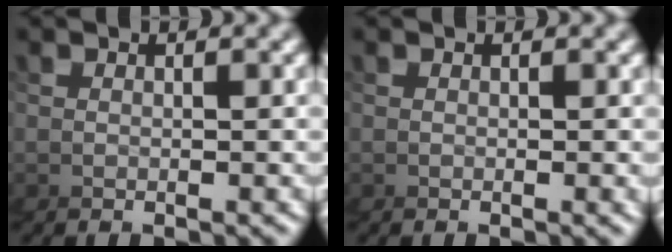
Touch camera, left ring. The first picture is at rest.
{"total": 0.7, "force": [0.2, -0.6, -0.3], "torque": [0.003, 0.005, 0.000]}